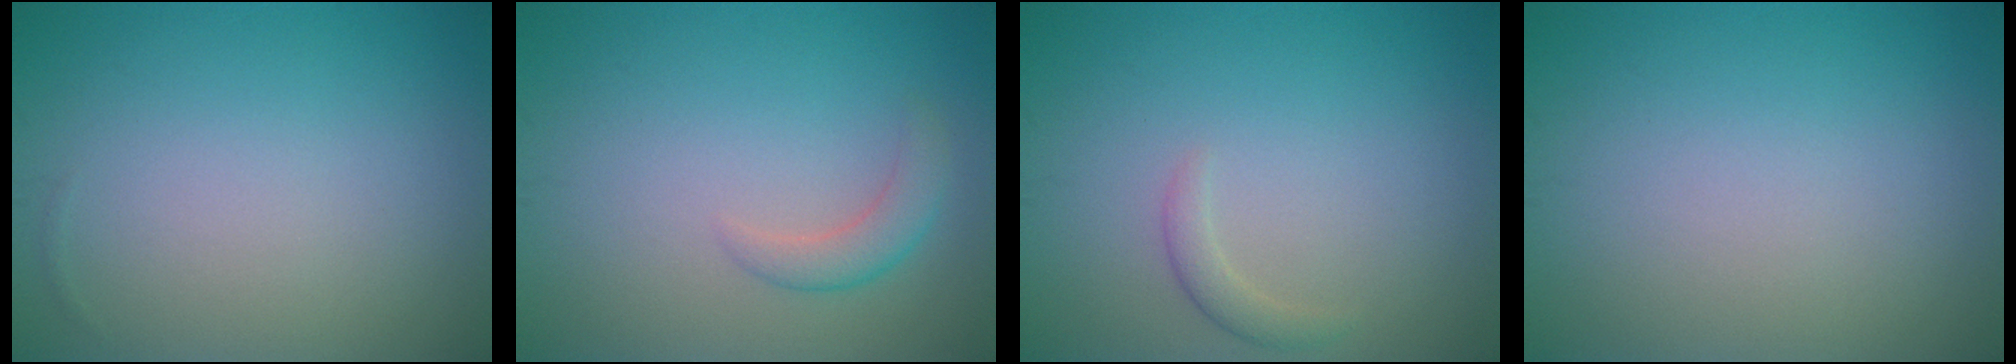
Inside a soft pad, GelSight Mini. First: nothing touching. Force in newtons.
{"total": 2.0, "press": 2.0, "slide": 0.2}
{"total": 1.2, "press": 1.2, "slide": 0.1}
{"total": 0.0}